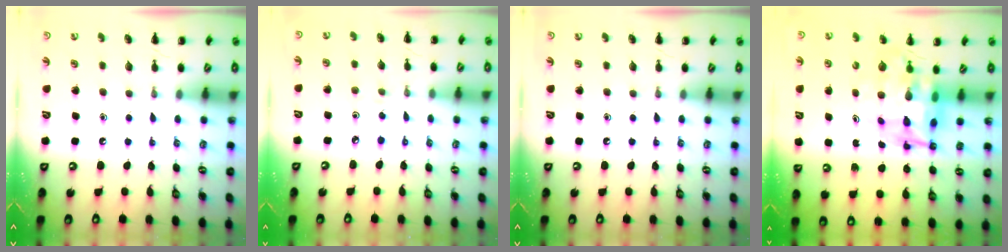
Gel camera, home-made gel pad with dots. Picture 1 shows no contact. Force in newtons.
{"total": 2.5, "press": 2.3, "slide": 0.9}
{"total": 0.0}
{"total": 7.2, "press": 6.8, "slide": 2.3}